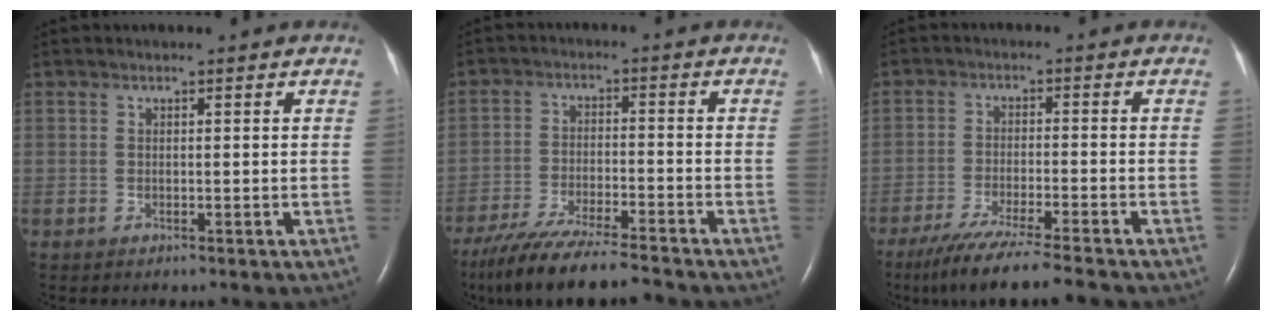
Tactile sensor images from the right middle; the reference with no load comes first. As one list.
[{"total": 14.0, "force": [-12.1, 1.2, 6.9], "torque": [-0.123, -0.030, -0.200]}, {"total": 10.4, "force": [-8.8, -0.6, 5.5], "torque": [-0.087, -0.035, -0.147]}]